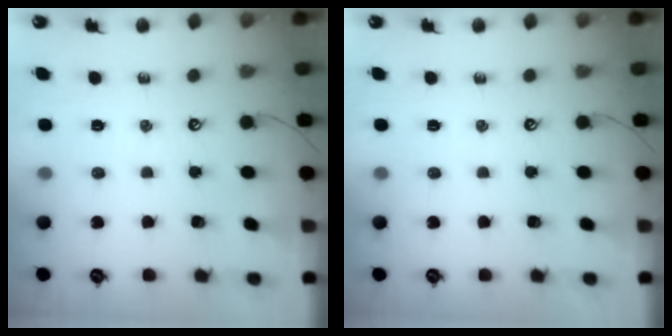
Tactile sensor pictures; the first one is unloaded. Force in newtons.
{"total": 0.0}